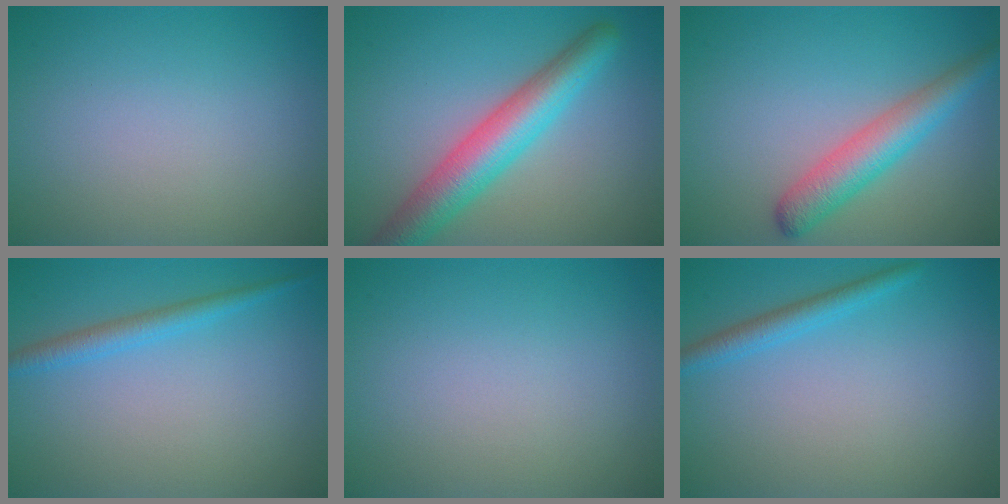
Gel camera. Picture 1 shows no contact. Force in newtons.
{"total": 6.4, "press": 6.4, "slide": 0.3}
{"total": 4.3, "press": 4.3, "slide": 0.1}
{"total": 2.1, "press": 2.1, "slide": 0.1}
{"total": 0.0}
{"total": 2.1, "press": 2.0, "slide": 0.2}